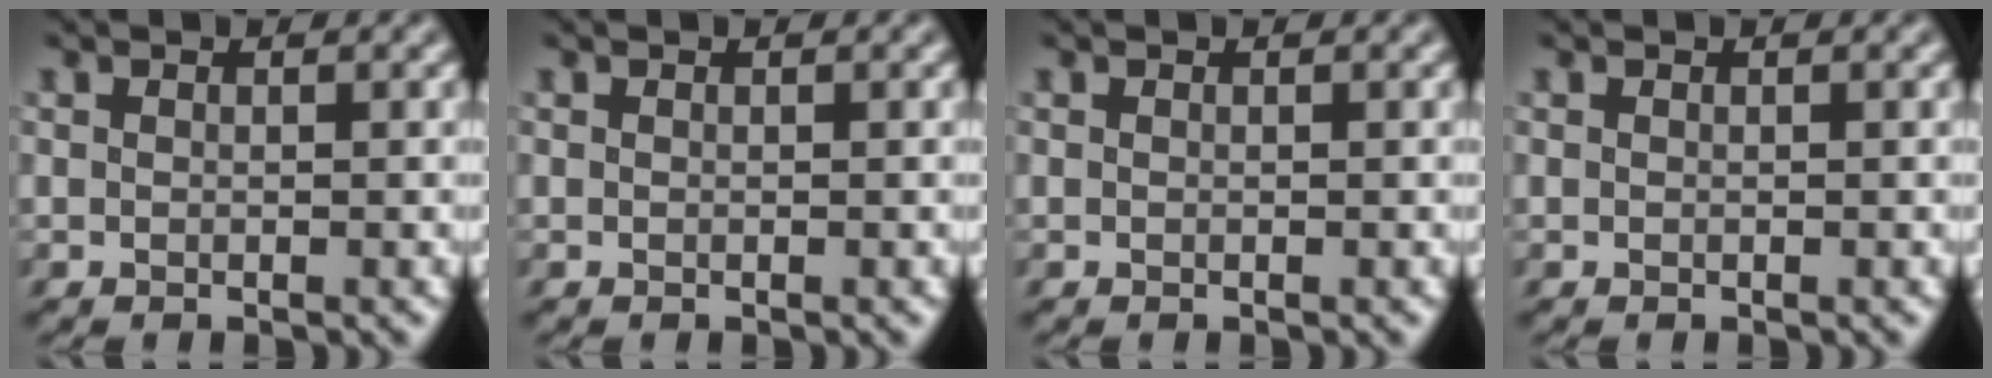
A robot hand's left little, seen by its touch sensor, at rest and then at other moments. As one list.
[{"total": 0.0}, {"total": 0.0}, {"total": 0.0}]